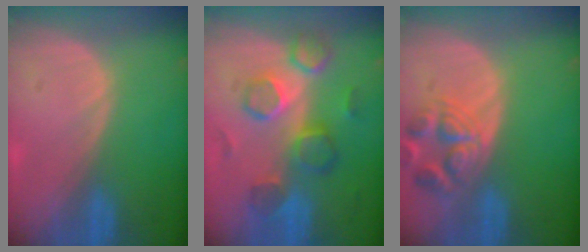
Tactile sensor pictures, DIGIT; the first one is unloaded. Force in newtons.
{"total": 8.7, "press": 8.4, "slide": 2.3}
{"total": 6.9, "press": 6.3, "slide": 2.8}